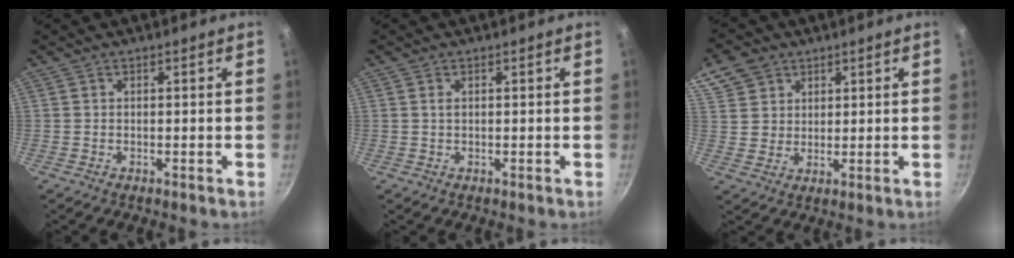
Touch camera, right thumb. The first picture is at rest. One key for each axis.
{"total": 0.8, "fx": 0.3, "fy": 0.4, "fz": 0.6, "tx": -0.012, "ty": 0.002, "tz": 0.005}
{"total": 7.8, "fx": 4.4, "fy": 6.1, "fz": 2.3, "tx": -0.017, "ty": -0.005, "tz": 0.084}